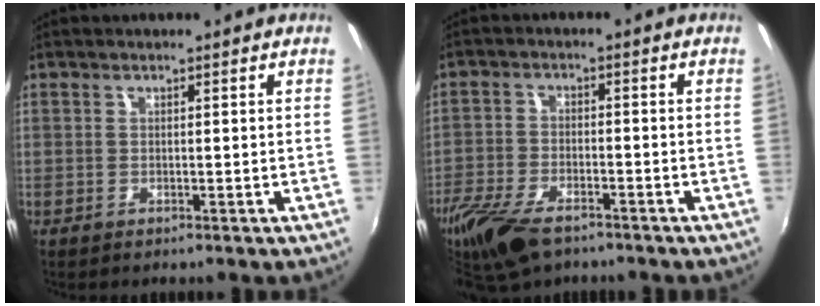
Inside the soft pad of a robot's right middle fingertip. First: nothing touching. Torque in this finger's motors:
{"motor_torque": [1.19, -0.95, 0.60, 0.17]}